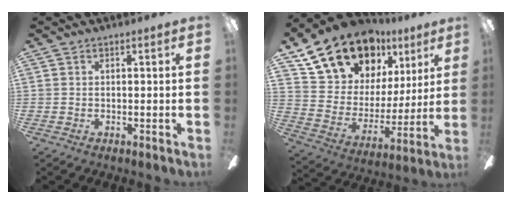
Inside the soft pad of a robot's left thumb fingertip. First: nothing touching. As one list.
[{"total": 19.6, "force": [14.4, 11.2, 7.0], "torque": [-0.143, -0.088, 0.277]}]